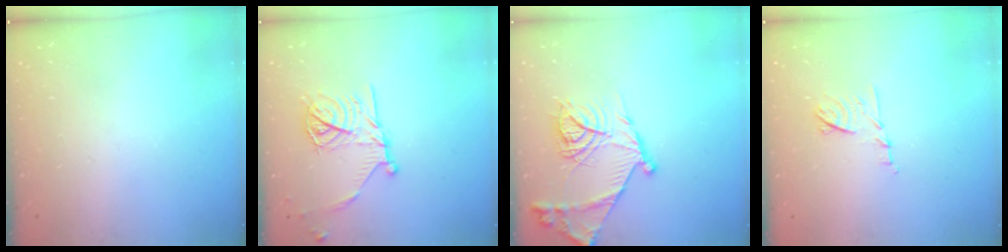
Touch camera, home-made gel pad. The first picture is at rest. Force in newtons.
{"total": 16.4, "press": 16.4, "slide": 0.9}
{"total": 18.1, "press": 18.0, "slide": 1.7}
{"total": 8.2, "press": 8.2, "slide": 0.8}